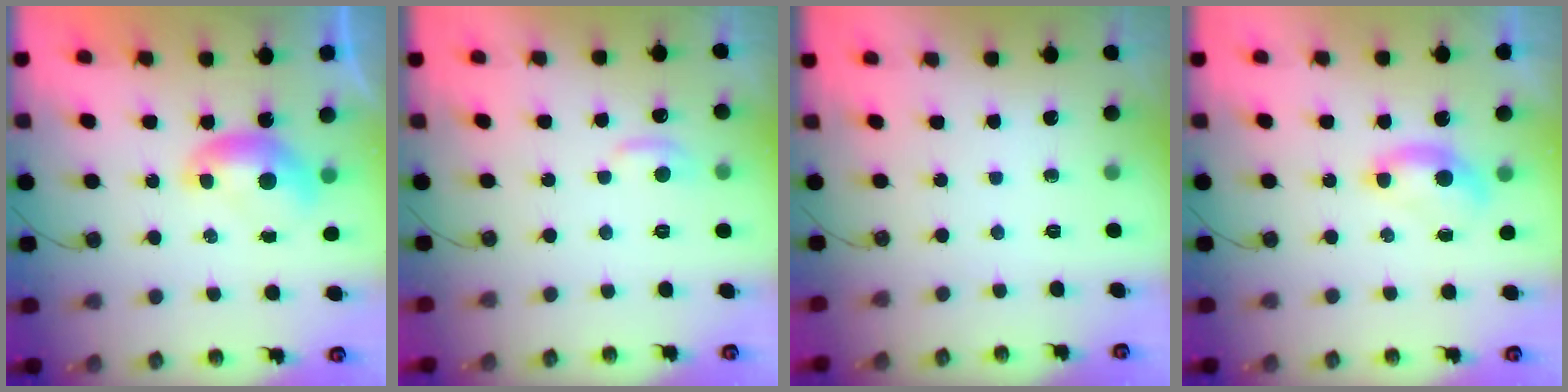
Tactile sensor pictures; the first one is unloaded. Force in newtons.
{"total": 0.9, "press": 0.4, "slide": 0.8}
{"total": 0.0}
{"total": 1.3, "press": 1.0, "slide": 0.9}